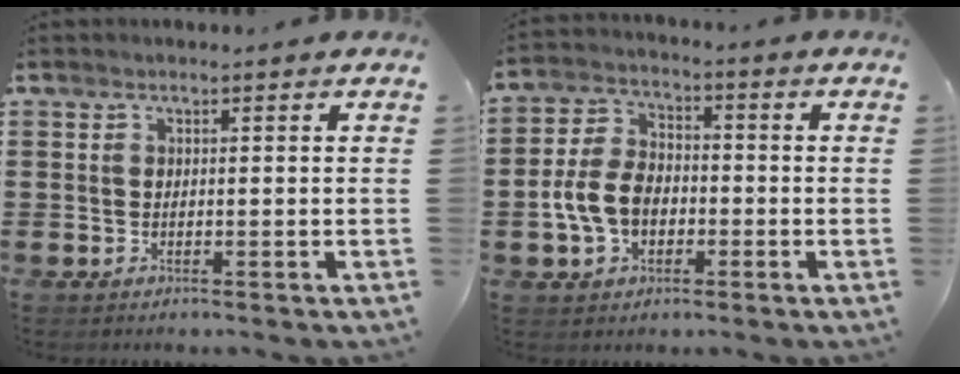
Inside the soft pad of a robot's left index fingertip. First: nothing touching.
{"total": 7.3, "force": [-1.9, 5.1, 4.8], "torque": [-0.123, 0.005, -0.044]}